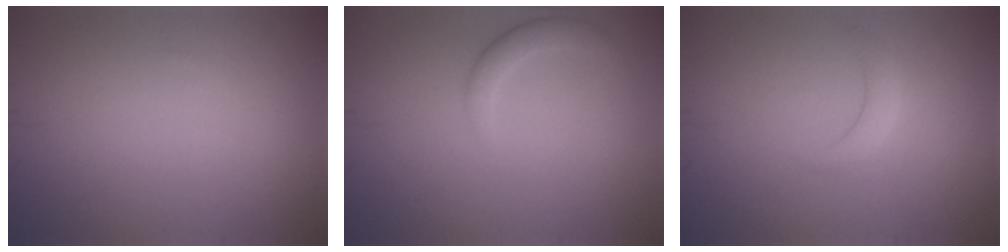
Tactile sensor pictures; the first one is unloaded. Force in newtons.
{"total": 1.8, "press": 1.8, "slide": 0.2}
{"total": 1.5, "press": 1.5, "slide": 0.3}